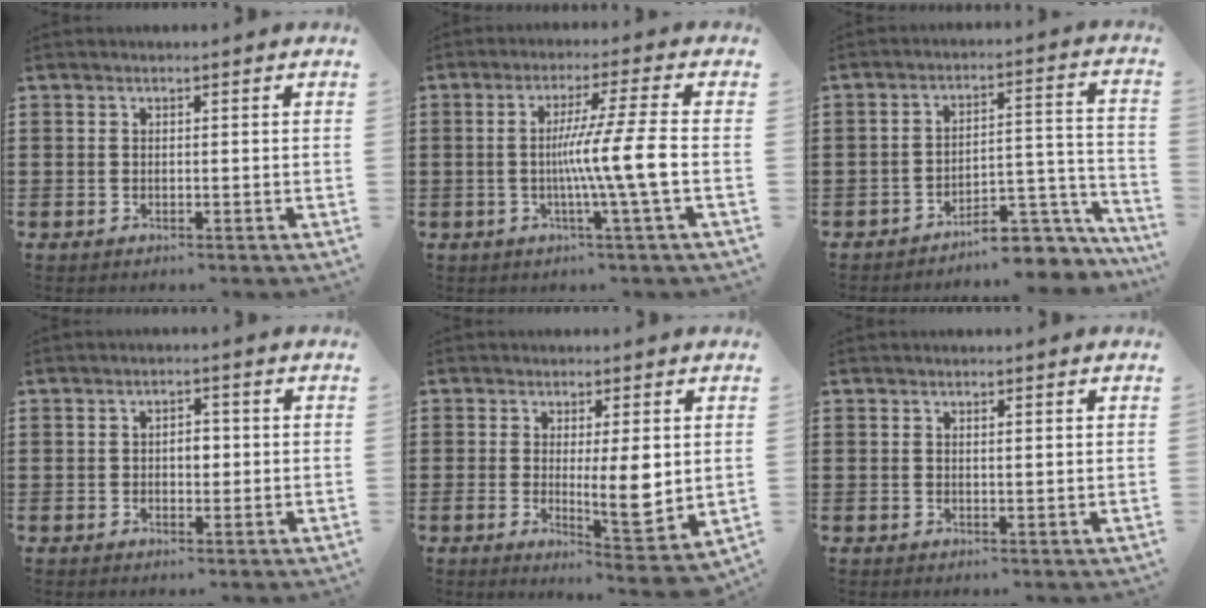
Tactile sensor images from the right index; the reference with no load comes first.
{"total": 9.6, "force": [-1.3, -0.7, 9.4], "torque": [-0.164, -0.010, -0.028]}
{"total": 7.0, "force": [-6.2, 2.2, 2.4], "torque": [-0.032, 0.020, -0.117]}
{"total": 2.5, "force": [-0.1, 1.5, 2.0], "torque": [-0.040, 0.006, -0.005]}
{"total": 6.9, "force": [0.6, 1.7, 6.7], "torque": [-0.099, -0.020, 0.009]}
{"total": 0.7, "force": [0.4, 0.1, 0.5], "torque": [-0.010, 0.001, 0.008]}